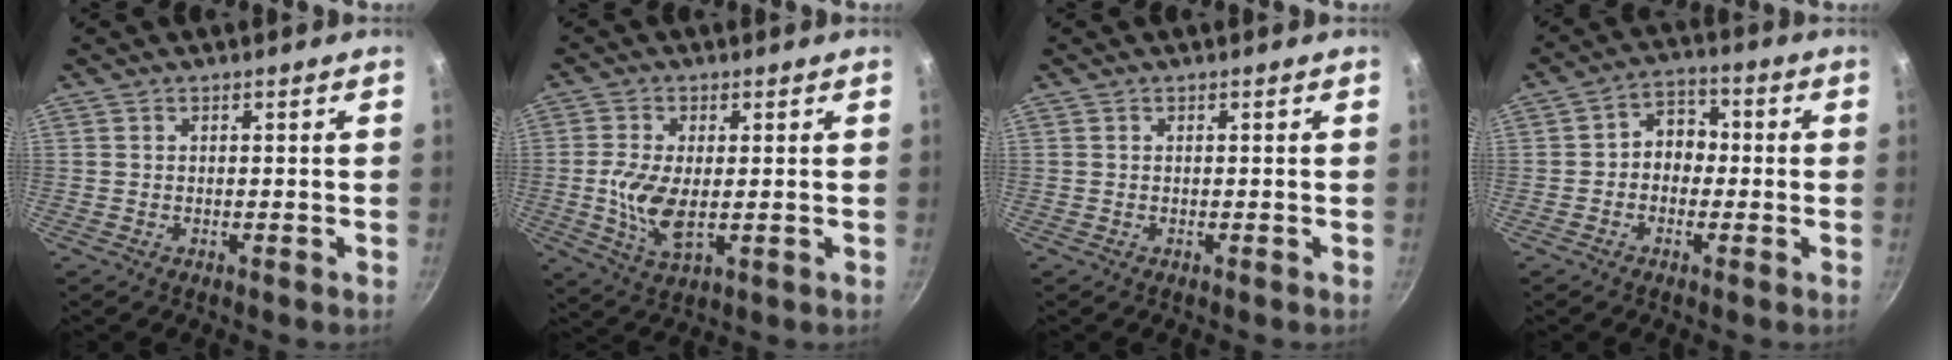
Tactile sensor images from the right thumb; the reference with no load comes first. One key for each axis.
{"total": 8.2, "fx": -0.3, "fy": 4.0, "fz": 7.2, "tx": -0.152, "ty": -0.010, "tz": -0.004}
{"total": 0.0}
{"total": 6.3, "fx": -0.5, "fy": 5.1, "fz": 3.7, "tx": -0.013, "ty": 0.020, "tz": -0.021}